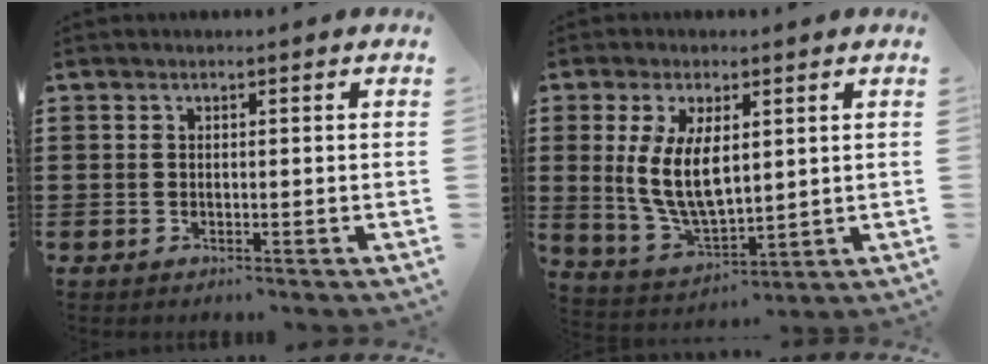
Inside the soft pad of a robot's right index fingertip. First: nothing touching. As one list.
[{"total": 8.9, "force": [1.3, 4.3, 7.7], "torque": [-0.171, 0.001, 0.023]}]